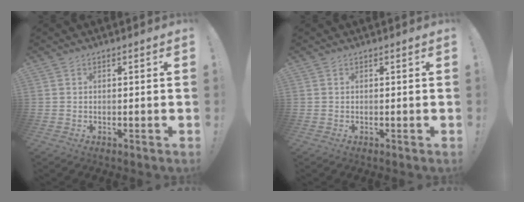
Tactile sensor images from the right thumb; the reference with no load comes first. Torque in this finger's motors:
{"motor_torque": [0.00, 0.00, 0.00, 0.00, 0.00]}